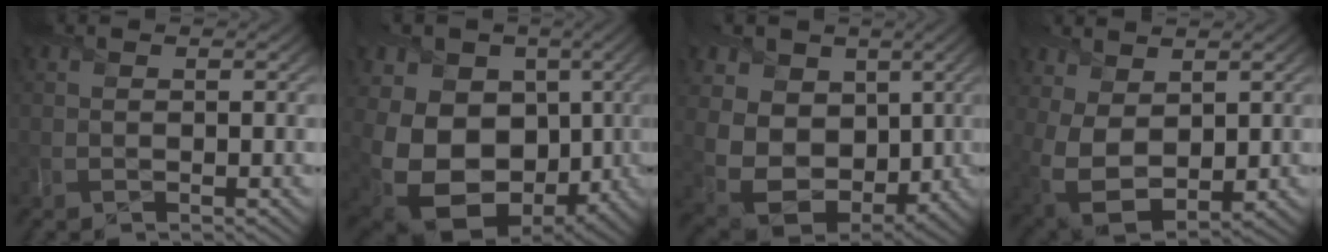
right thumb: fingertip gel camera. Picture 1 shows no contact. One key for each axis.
{"total": 18.6, "fx": -0.8, "fy": 15.0, "fz": 11.0, "tx": -0.221, "ty": -0.027, "tz": -0.007}
{"total": 11.7, "fx": 2.6, "fy": 9.4, "fz": 6.4, "tx": -0.151, "ty": 0.006, "tz": 0.040}
{"total": 8.9, "fx": 2.0, "fy": 5.9, "fz": 6.4, "tx": -0.175, "ty": -0.013, "tz": 0.051}